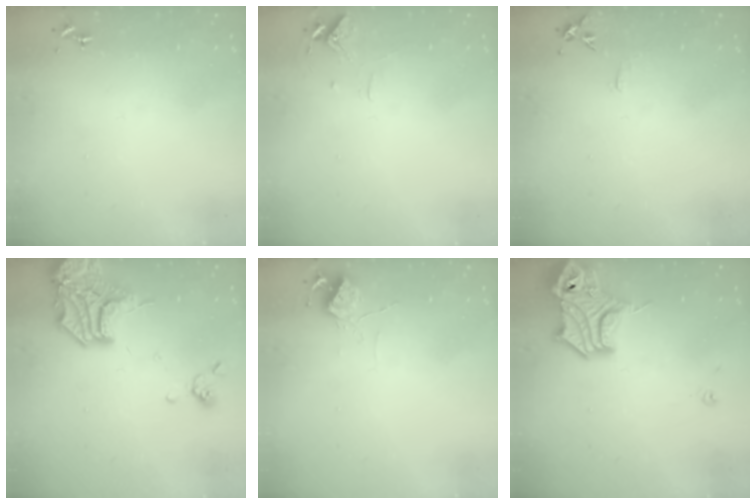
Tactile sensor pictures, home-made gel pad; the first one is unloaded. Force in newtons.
{"total": 6.2, "press": 6.2, "slide": 0.5}
{"total": 5.5, "press": 5.4, "slide": 0.6}
{"total": 19.9, "press": 19.8, "slide": 2.6}
{"total": 6.0, "press": 6.0, "slide": 0.7}
{"total": 15.5, "press": 15.4, "slide": 1.8}